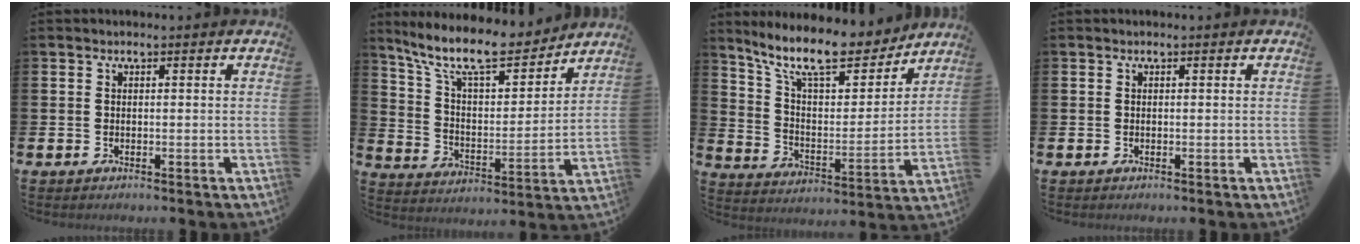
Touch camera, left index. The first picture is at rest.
{"total": 11.8, "force": [10.1, 3.1, 5.3], "torque": [-0.134, -0.061, 0.175]}
{"total": 12.7, "force": [10.7, 3.7, 5.8], "torque": [-0.144, -0.065, 0.188]}
{"total": 0.0}